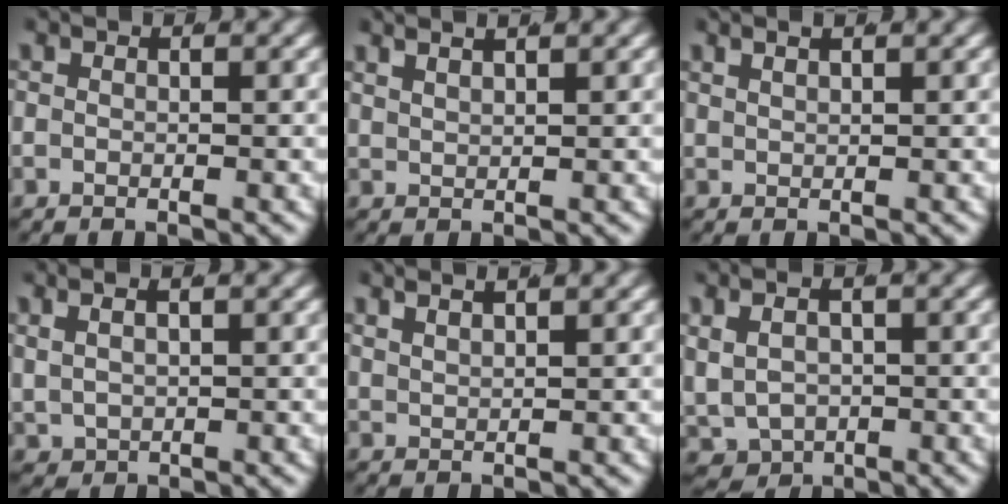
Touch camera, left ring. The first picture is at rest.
{"total": 3.1, "force": [2.8, 0.4, 1.3], "torque": [-0.016, 0.011, 0.049]}
{"total": 1.9, "force": [1.7, 0.0, 0.8], "torque": [-0.011, 0.008, 0.031]}
{"total": 2.6, "force": [1.4, 1.5, 1.6], "torque": [-0.027, 0.005, 0.035]}
{"total": 3.5, "force": [3.1, 0.5, 1.4], "torque": [-0.019, 0.011, 0.054]}
{"total": 7.2, "force": [-0.9, 6.3, 3.2], "torque": [-0.080, -0.037, 0.003]}